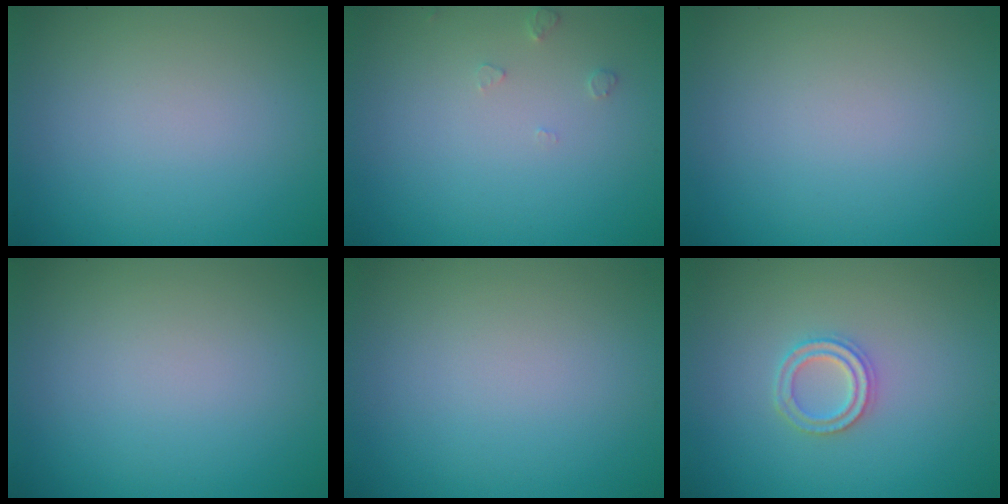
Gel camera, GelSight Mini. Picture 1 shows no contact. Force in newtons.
{"total": 0.9, "press": 0.9, "slide": 0.2}
{"total": 0.0}
{"total": 0.0}
{"total": 0.0}
{"total": 2.2, "press": 2.2, "slide": 0.5}